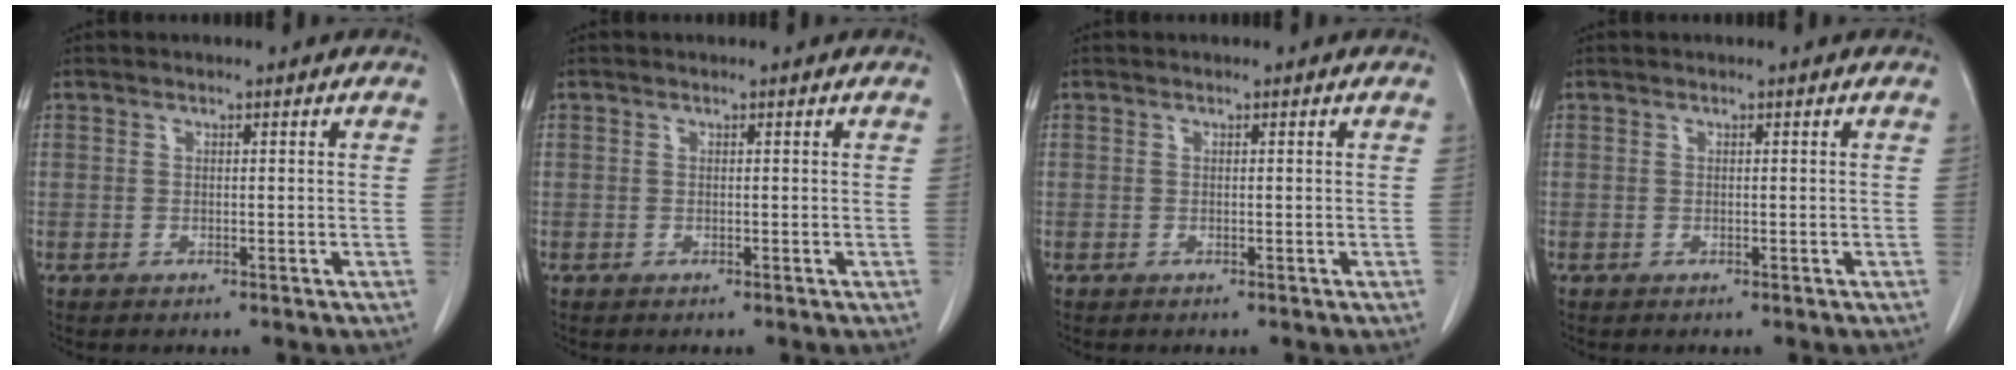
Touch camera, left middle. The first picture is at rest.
{"total": 0.0}
{"total": 0.0}
{"total": 0.0}